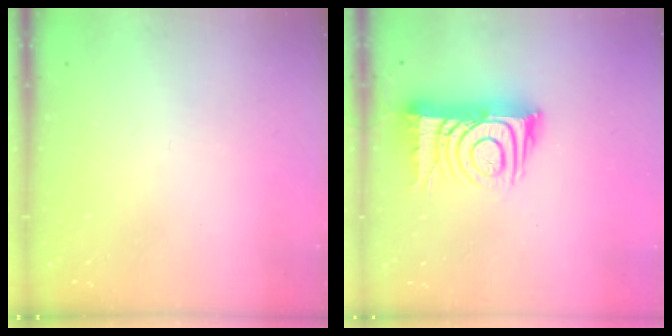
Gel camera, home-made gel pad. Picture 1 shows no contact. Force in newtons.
{"total": 14.0, "press": 14.0, "slide": 1.0}